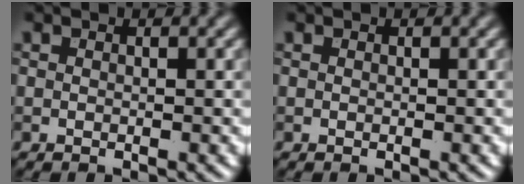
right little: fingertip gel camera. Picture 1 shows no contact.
{"total": 0.0}